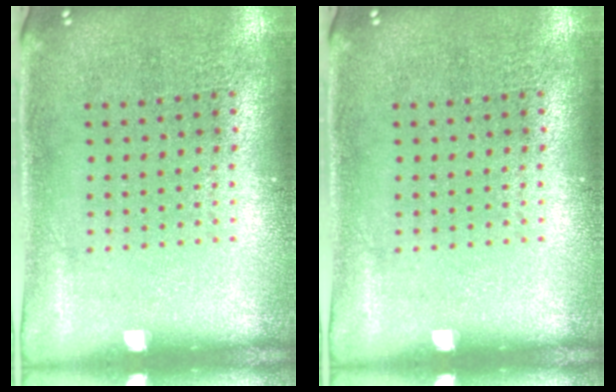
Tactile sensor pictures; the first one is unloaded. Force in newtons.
{"total": 0.0}